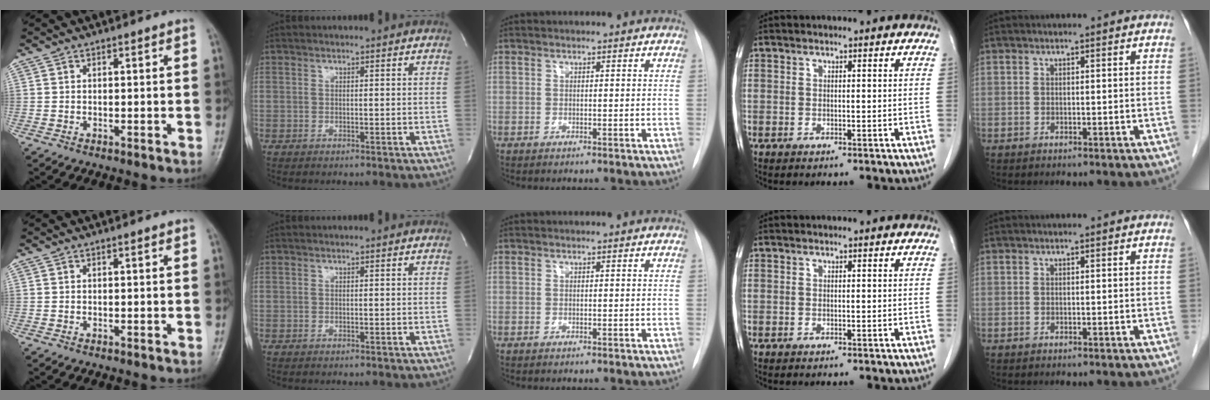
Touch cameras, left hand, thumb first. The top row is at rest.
{}